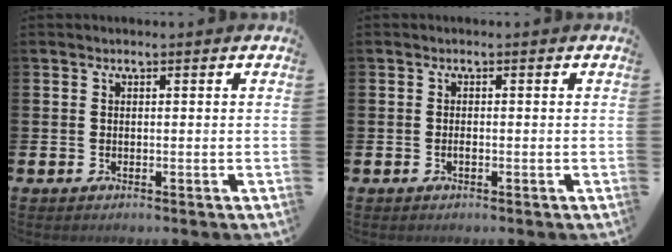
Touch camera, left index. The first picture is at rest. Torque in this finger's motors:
{"motor_torque": [0.26, 0.02, 0.00, 0.00]}